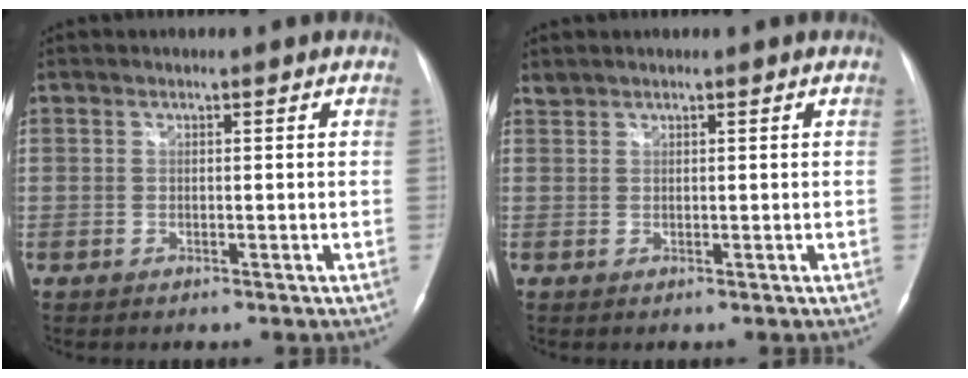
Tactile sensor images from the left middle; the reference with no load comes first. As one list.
[{"total": 0.8, "force": [0.8, 0.0, -0.1], "torque": [-0.004, 0.009, 0.021]}]